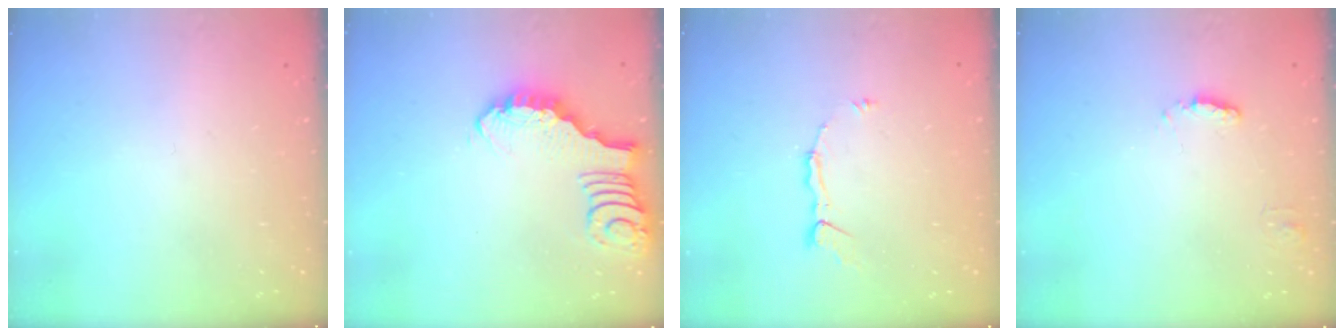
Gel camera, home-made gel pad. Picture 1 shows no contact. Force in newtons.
{"total": 3.2, "press": 3.2, "slide": 0.3}
{"total": 4.7, "press": 4.7, "slide": 0.1}
{"total": 5.0, "press": 5.0, "slide": 0.4}